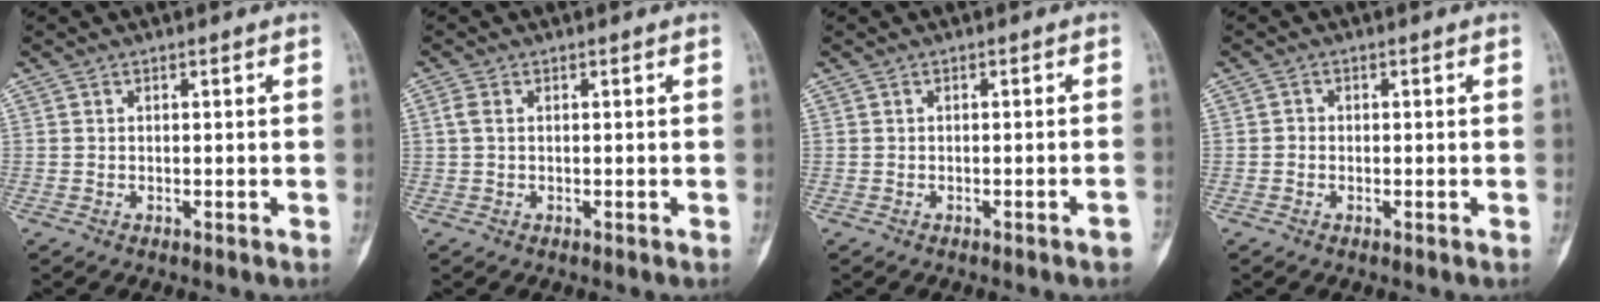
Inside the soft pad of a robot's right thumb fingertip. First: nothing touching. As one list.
[{"total": 1.9, "force": [0.4, 1.2, 1.4], "torque": [-0.044, 0.007, 0.008]}, {"total": 1.8, "force": [-1.1, 0.1, 1.4], "torque": [-0.022, 0.010, -0.014]}, {"total": 0.8, "force": [-0.2, 0.8, 0.2], "torque": [0.008, 0.001, -0.007]}]